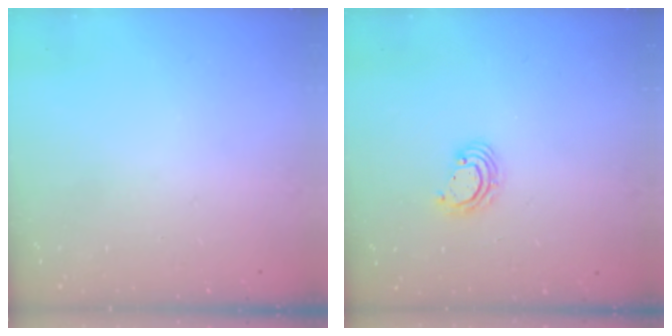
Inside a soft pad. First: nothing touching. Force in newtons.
{"total": 4.3, "press": 4.3, "slide": 0.2}